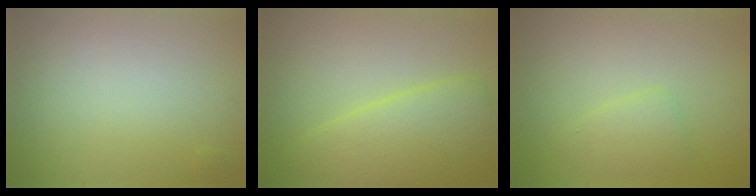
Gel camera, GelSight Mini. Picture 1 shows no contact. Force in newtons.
{"total": 5.4, "press": 5.4, "slide": 0.1}
{"total": 1.8, "press": 1.8, "slide": 0.0}